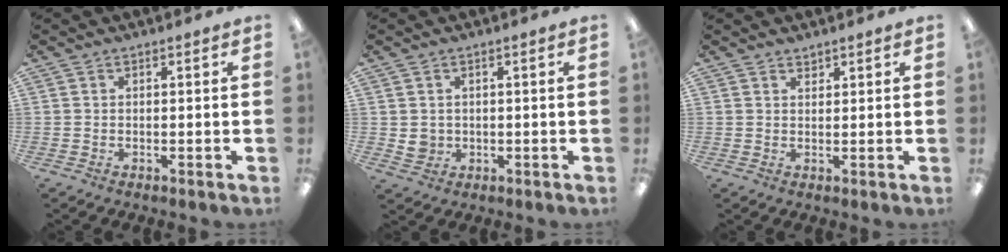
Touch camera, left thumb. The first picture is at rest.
{"total": 2.9, "force": [0.8, 2.7, 0.6], "torque": [-0.007, 0.002, 0.013]}
{"total": 1.5, "force": [1.4, 0.5, 0.0], "torque": [0.007, -0.005, 0.026]}